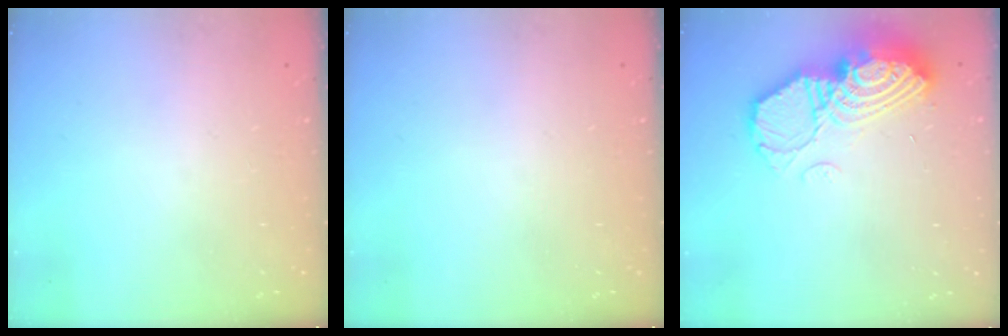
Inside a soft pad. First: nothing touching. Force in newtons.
{"total": 0.0}
{"total": 16.5, "press": 16.4, "slide": 1.2}